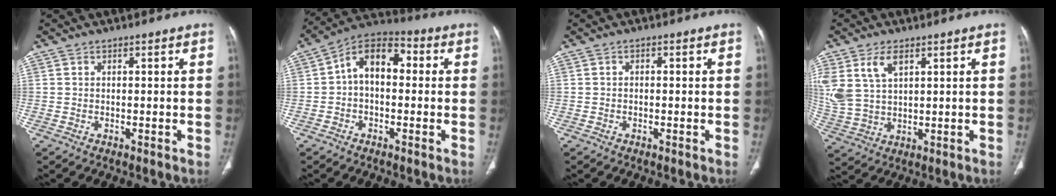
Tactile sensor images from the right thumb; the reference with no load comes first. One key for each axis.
{"total": 10.6, "fx": 0.7, "fy": 6.8, "fz": 8.1, "tx": -0.112, "ty": 0.036, "tz": -0.002}
{"total": 0.7, "fx": -0.1, "fy": 0.5, "fz": 0.5, "tx": -0.006, "ty": 0.002, "tz": -0.004}
{"total": 10.4, "fx": 4.6, "fy": 6.1, "fz": 7.1, "tx": -0.159, "ty": -0.007, "tz": 0.104}